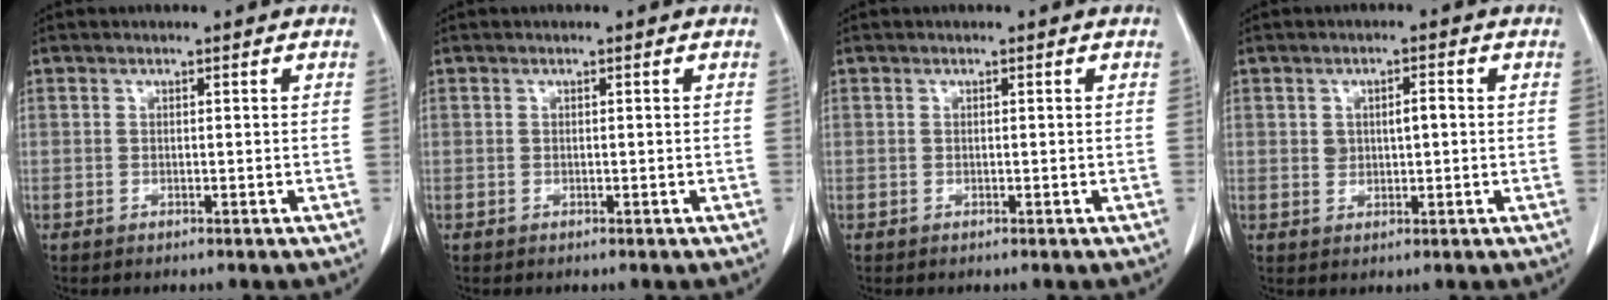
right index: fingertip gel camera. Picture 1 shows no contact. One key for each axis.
{"total": 0.0}
{"total": 0.0}
{"total": 2.9, "fx": 0.5, "fy": 1.5, "fz": 2.4, "tx": -0.037, "ty": 0.006, "tz": 0.016}